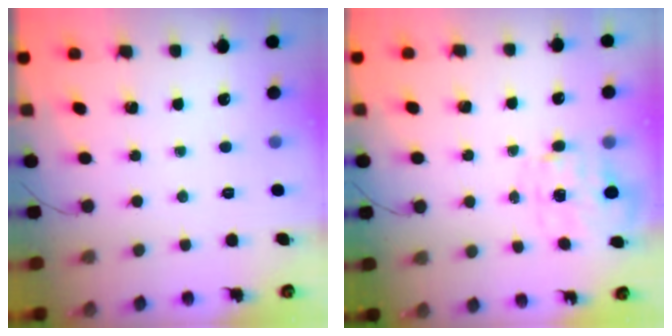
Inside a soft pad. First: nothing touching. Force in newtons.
{"total": 4.0, "press": 3.9, "slide": 0.9}